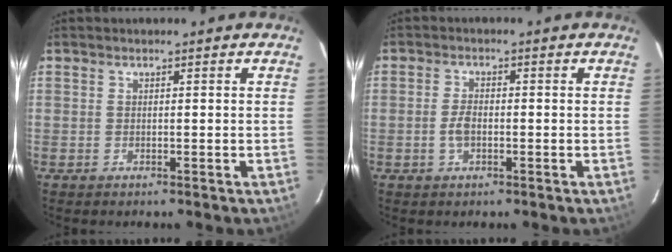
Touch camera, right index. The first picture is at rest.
{"total": 1.0, "force": [-0.2, 0.5, 0.8], "torque": [-0.013, 0.003, -0.004]}